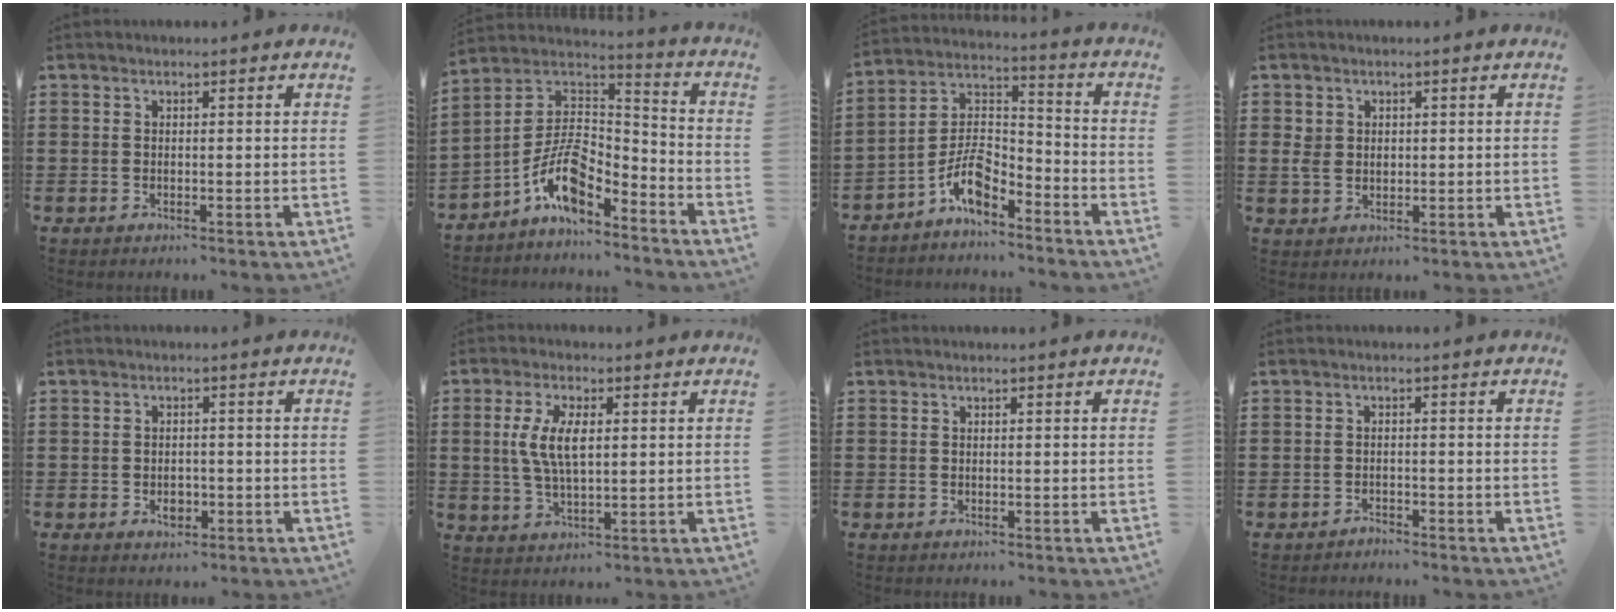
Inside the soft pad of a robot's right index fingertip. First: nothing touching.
{"total": 10.1, "force": [-6.6, 4.1, 6.5], "torque": [-0.146, 0.000, -0.134]}
{"total": 7.9, "force": [-5.6, 3.2, 4.5], "torque": [-0.104, -0.005, -0.113]}
{"total": 2.4, "force": [0.6, 2.1, 1.0], "torque": [-0.027, 0.009, 0.011]}
{"total": 2.6, "force": [-0.8, 1.7, 1.8], "torque": [-0.027, -0.002, -0.016]}
{"total": 6.6, "force": [1.0, 2.7, 5.9], "torque": [-0.132, 0.005, 0.012]}
{"total": 0.0}
{"total": 1.2, "force": [-1.2, 0.1, -0.2], "torque": [-0.001, 0.005, -0.027]}